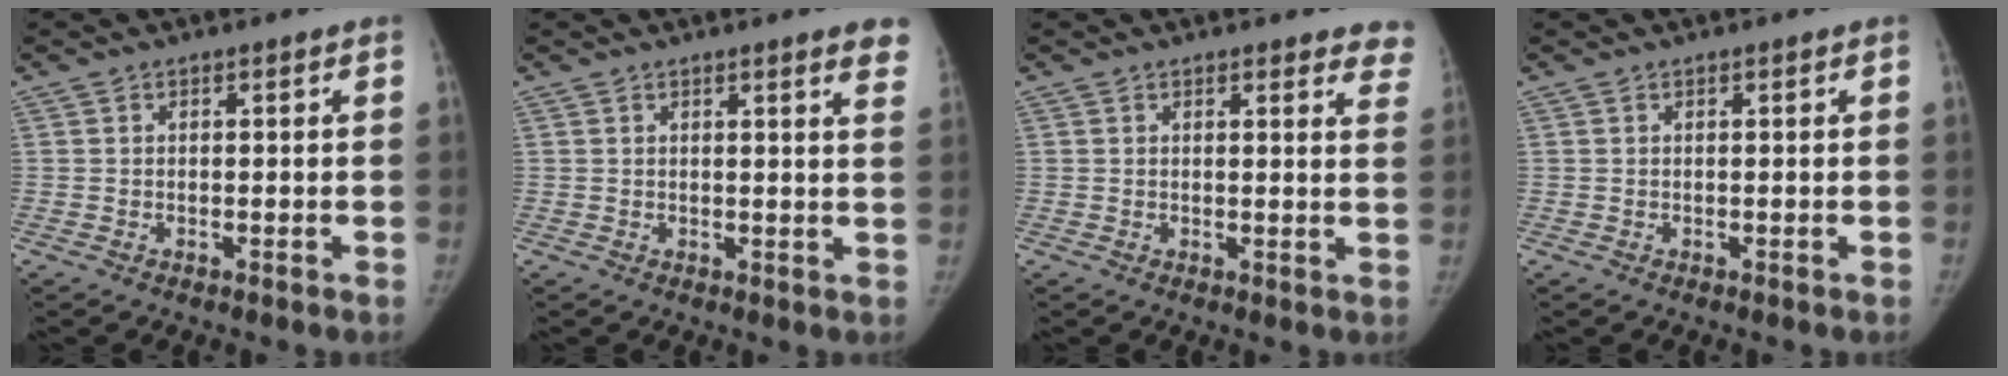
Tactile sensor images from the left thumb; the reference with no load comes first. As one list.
[{"total": 5.1, "force": [4.0, 0.8, 3.1], "torque": [-0.021, -0.014, 0.030]}, {"total": 6.7, "force": [6.1, 2.1, 1.9], "torque": [0.019, -0.027, 0.039]}, {"total": 0.0}]